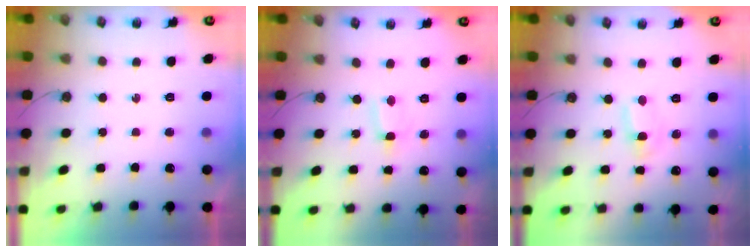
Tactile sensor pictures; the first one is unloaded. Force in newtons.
{"total": 0.6, "press": 0.4, "slide": 0.5}
{"total": 1.7, "press": 1.7, "slide": 0.1}